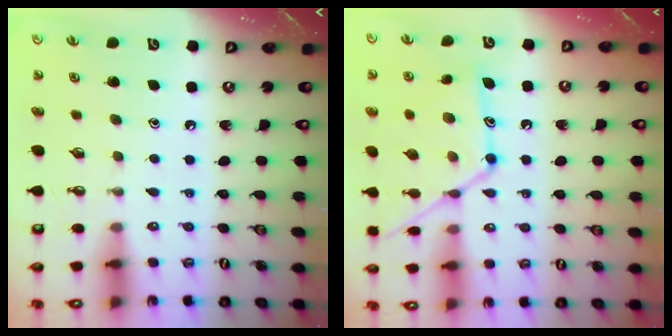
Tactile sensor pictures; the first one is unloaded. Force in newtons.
{"total": 14.6, "press": 14.6, "slide": 0.8}